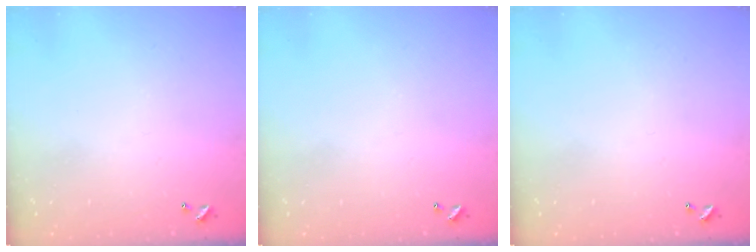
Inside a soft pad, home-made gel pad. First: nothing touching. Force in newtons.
{"total": 0.0}
{"total": 0.0}